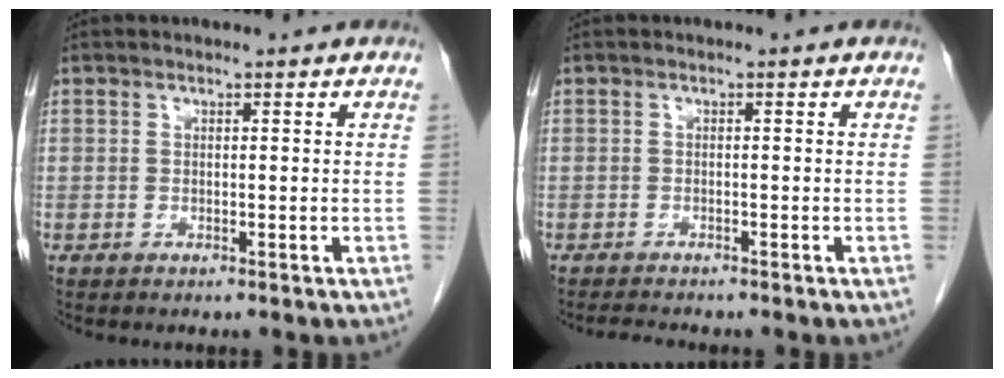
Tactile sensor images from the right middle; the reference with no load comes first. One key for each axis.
{"total": 2.0, "fx": -1.8, "fy": 0.2, "fz": 0.6, "tx": -0.018, "ty": -0.009, "tz": -0.026}